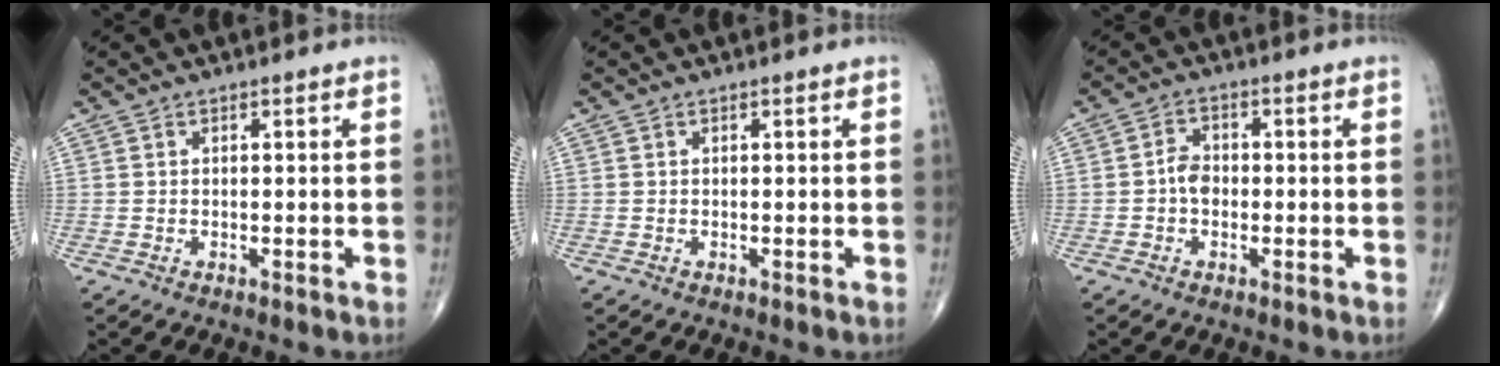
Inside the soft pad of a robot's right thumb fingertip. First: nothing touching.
{"total": 0.0}
{"total": 3.5, "force": [-0.6, 2.6, 2.3], "torque": [-0.031, 0.012, -0.018]}